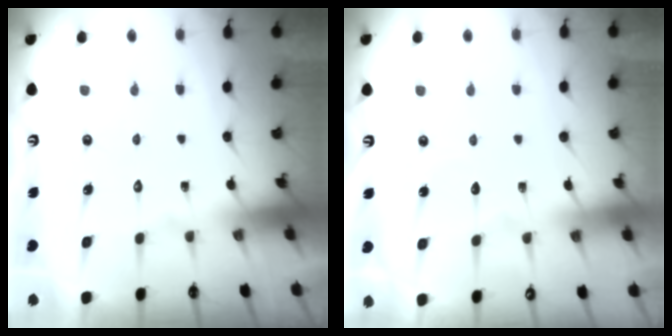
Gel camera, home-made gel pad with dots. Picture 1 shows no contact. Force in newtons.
{"total": 2.4, "press": 2.4, "slide": 0.3}